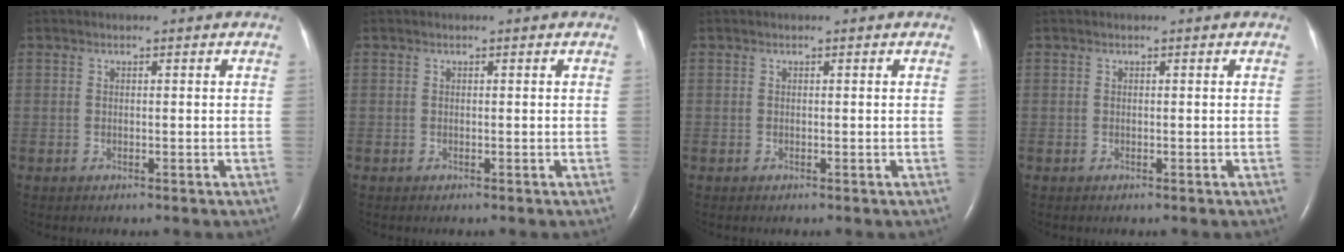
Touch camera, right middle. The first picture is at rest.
{"total": 0.0}
{"total": 0.0}
{"total": 0.0}